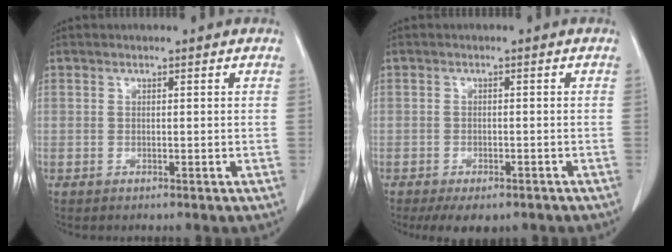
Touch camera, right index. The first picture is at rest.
{"total": 5.8, "force": [-4.3, 2.7, 2.9], "torque": [-0.034, -0.005, -0.056]}